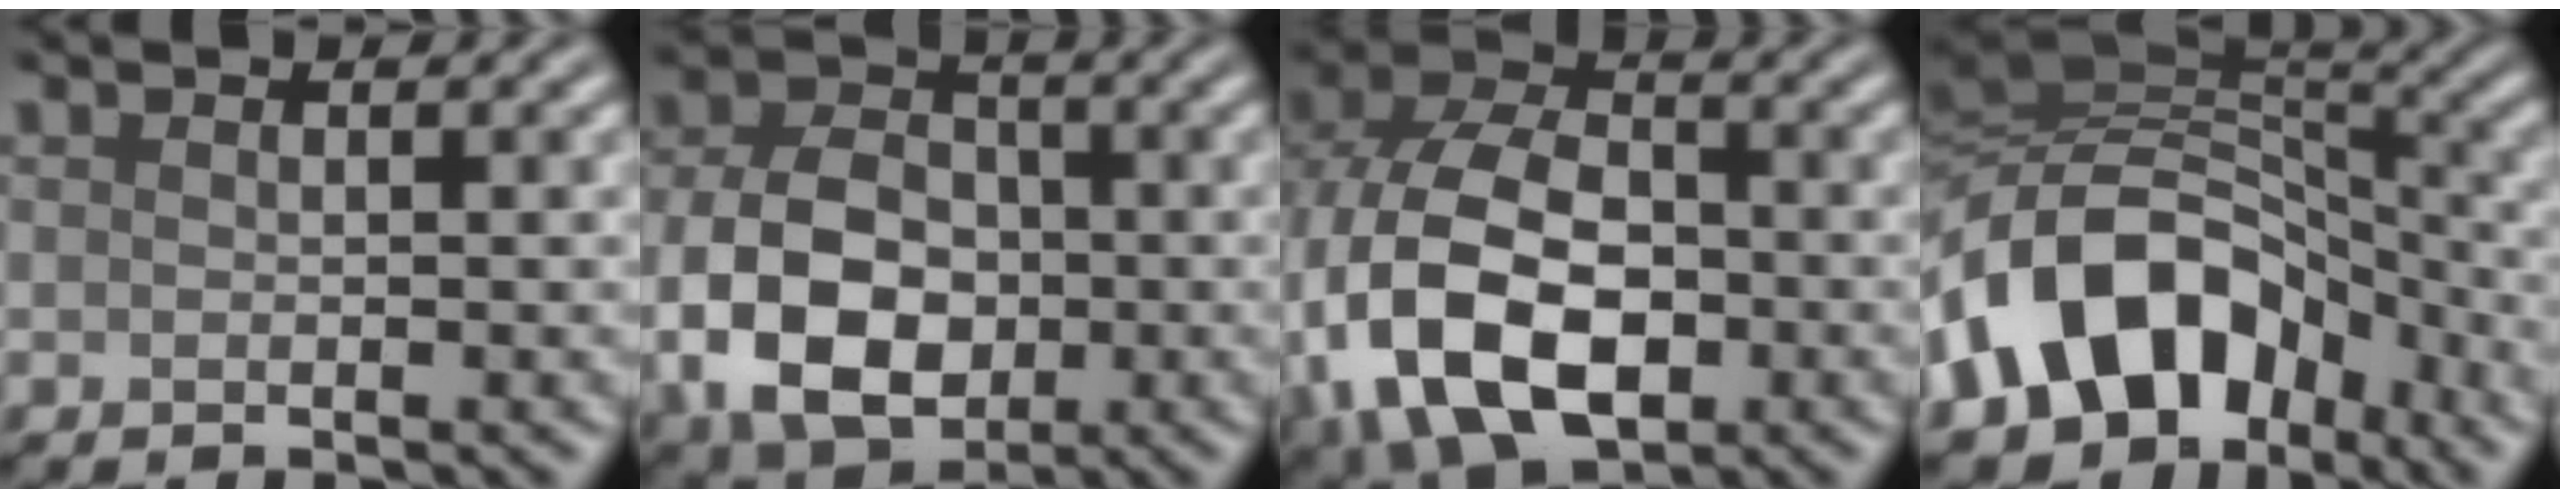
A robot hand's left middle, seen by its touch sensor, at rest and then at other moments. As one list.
[{"total": 9.3, "force": [-2.1, 6.6, 6.2], "torque": [-0.128, -0.008, -0.045]}, {"total": 15.4, "force": [-3.6, 10.2, 11.0], "torque": [-0.244, -0.026, -0.066]}, {"total": 13.3, "force": [-5.3, 9.3, 8.0], "torque": [-0.150, 0.018, -0.107]}]